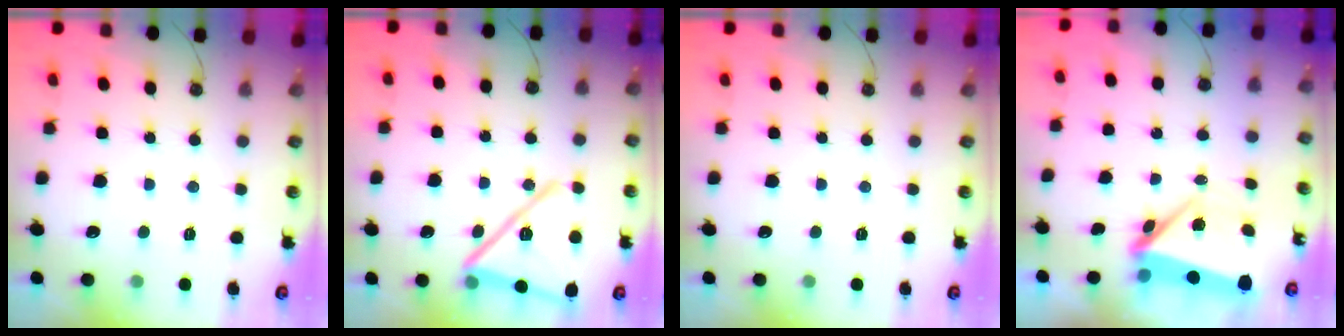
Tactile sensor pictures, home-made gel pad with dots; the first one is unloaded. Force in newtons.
{"total": 17.6, "press": 16.2, "slide": 6.8}
{"total": 0.0}
{"total": 6.9, "press": 5.8, "slide": 3.7}